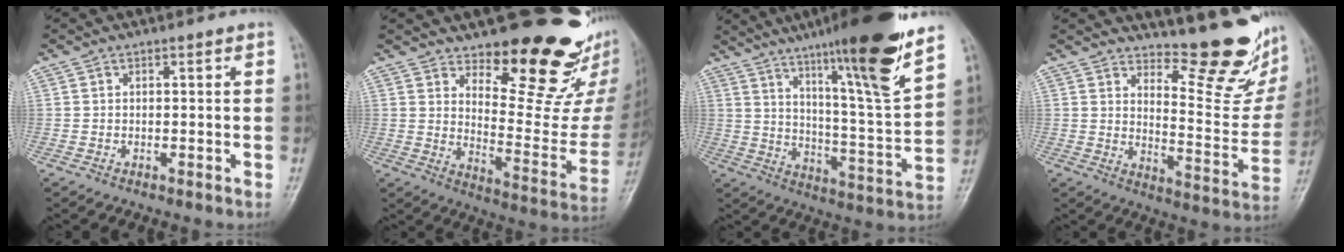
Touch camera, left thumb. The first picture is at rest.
{"total": 21.1, "force": [15.9, 7.7, 11.6], "torque": [-0.102, -0.138, 0.215]}
{"total": 21.5, "force": [14.5, 1.1, 15.9], "torque": [-0.217, -0.069, 0.228]}
{"total": 16.1, "force": [12.9, 4.4, 8.7], "torque": [-0.079, -0.122, 0.176]}